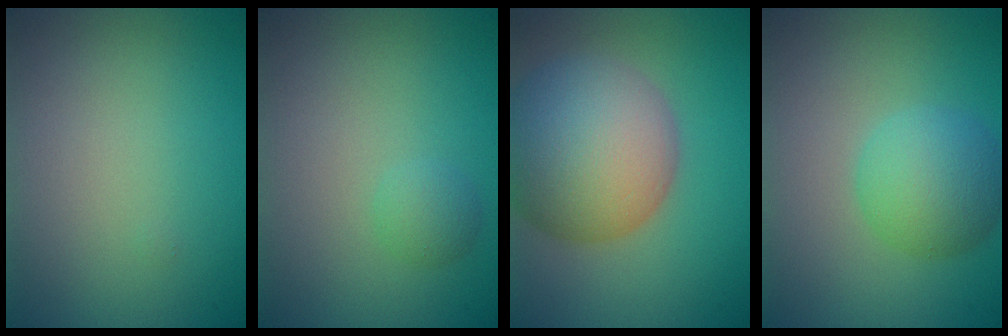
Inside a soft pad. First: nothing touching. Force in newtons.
{"total": 1.3, "press": 1.3, "slide": 0.1}
{"total": 11.4, "press": 11.4, "slide": 0.8}
{"total": 4.8, "press": 4.8, "slide": 0.0}